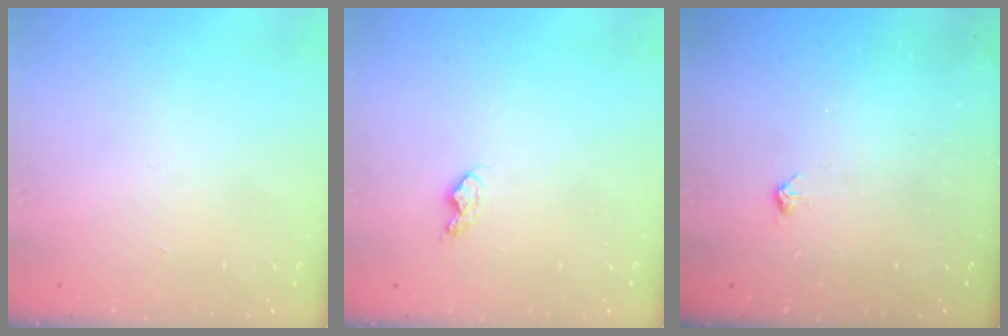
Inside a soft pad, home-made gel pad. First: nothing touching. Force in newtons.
{"total": 6.4, "press": 6.3, "slide": 0.8}
{"total": 3.4, "press": 3.3, "slide": 0.7}